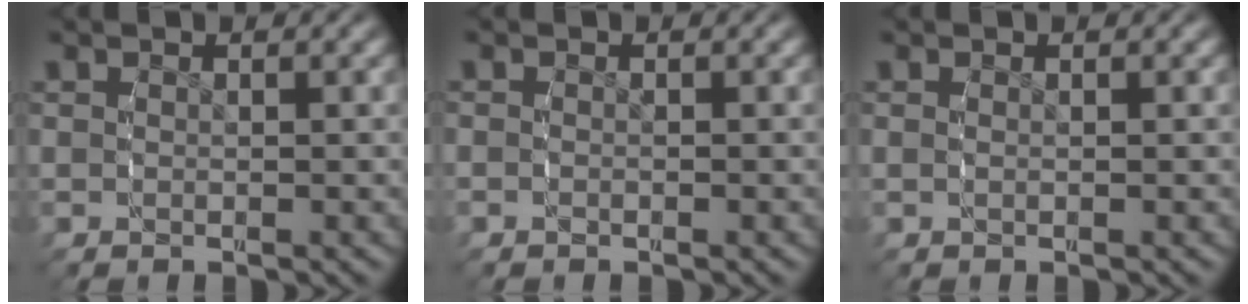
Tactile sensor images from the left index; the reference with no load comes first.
{"total": 0.7, "force": [-0.5, 0.4, 0.3], "torque": [-0.008, -0.004, -0.008]}
{"total": 0.0}